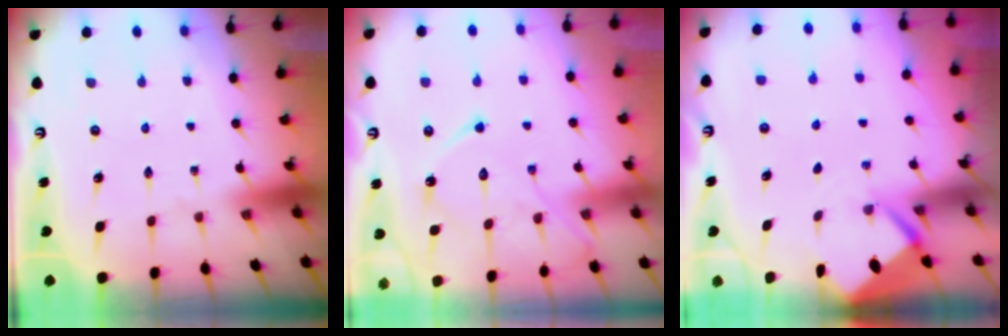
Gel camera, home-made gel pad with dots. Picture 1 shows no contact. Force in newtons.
{"total": 12.8, "press": 12.8, "slide": 0.6}
{"total": 2.6, "press": 2.6, "slide": 0.0}